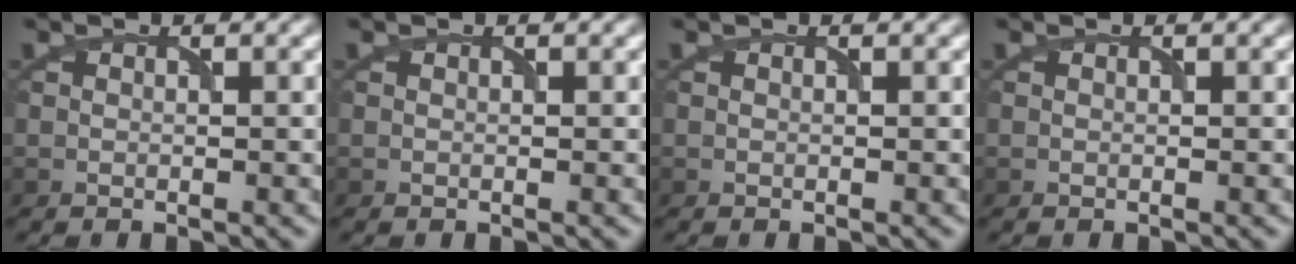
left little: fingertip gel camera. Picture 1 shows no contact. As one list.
[{"total": 0.0}, {"total": 0.0}, {"total": 0.0}]